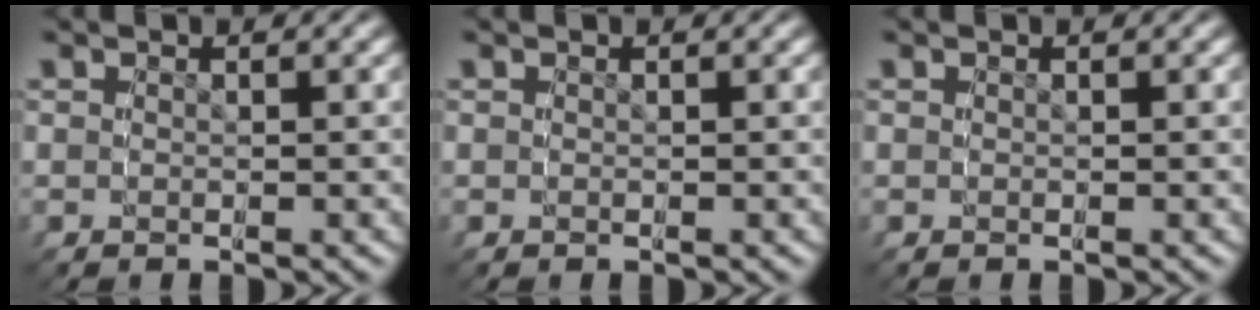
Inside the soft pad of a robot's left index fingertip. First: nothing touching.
{"total": 0.0}
{"total": 0.0}